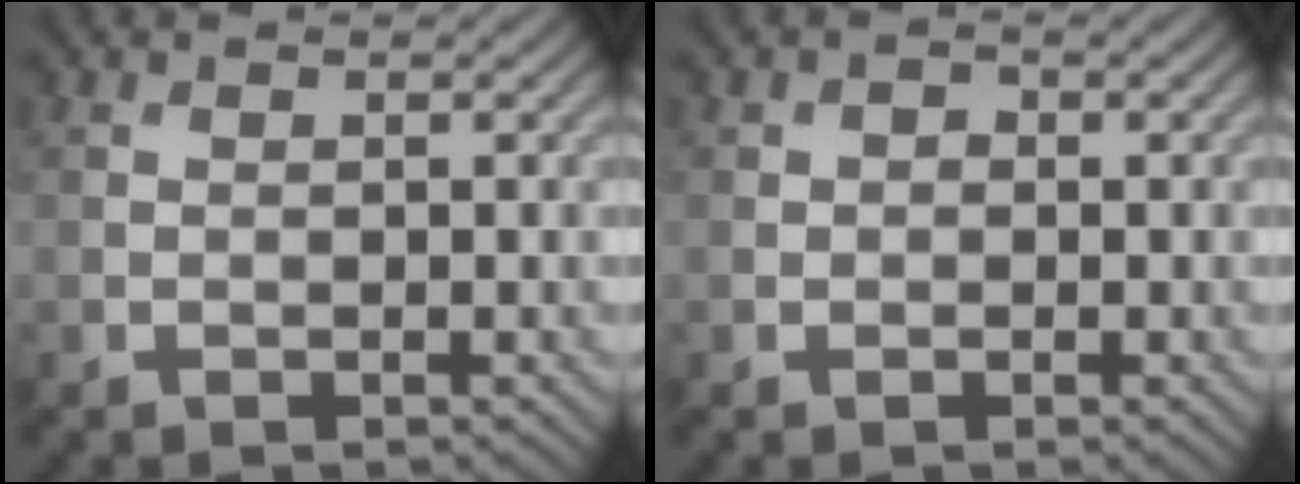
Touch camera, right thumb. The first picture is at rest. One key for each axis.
{"total": 1.2, "fx": 0.1, "fy": 1.1, "fz": 0.5, "tx": -0.003, "ty": -0.003, "tz": -0.004}